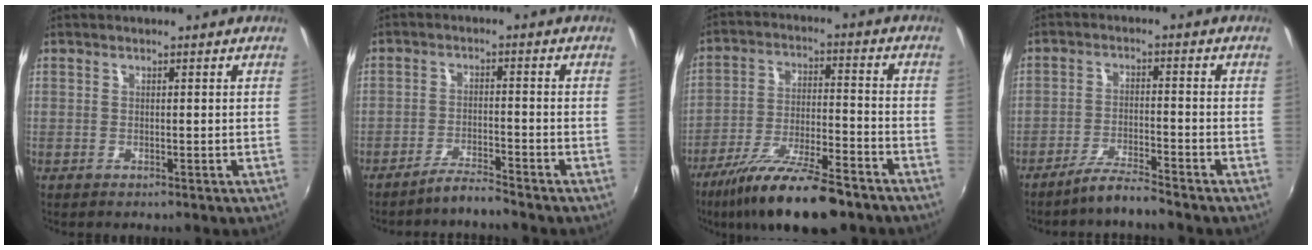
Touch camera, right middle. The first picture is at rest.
{"total": 3.7, "force": [-3.5, -0.4, 1.0], "torque": [-0.037, 0.003, -0.066]}
{"total": 17.3, "force": [-13.1, 4.0, 10.7], "torque": [-0.207, -0.031, -0.219]}
{"total": 5.1, "force": [-4.6, -0.3, 2.1], "torque": [-0.056, 0.000, -0.085]}